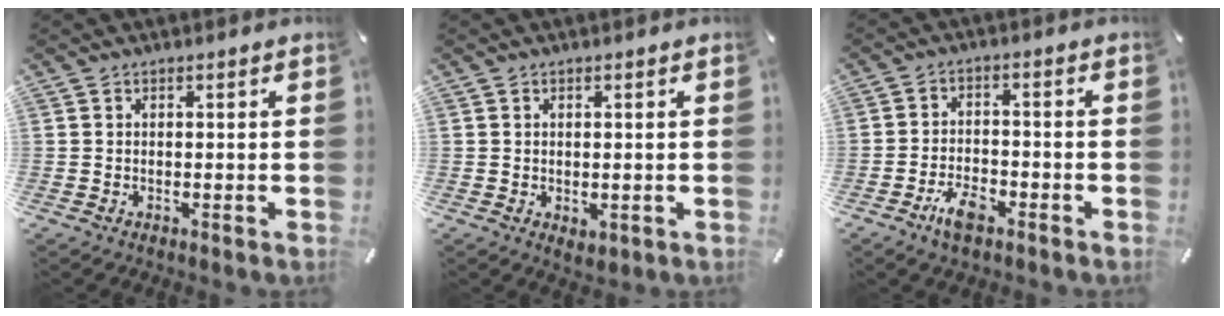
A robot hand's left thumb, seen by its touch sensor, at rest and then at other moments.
{"total": 1.3, "force": [0.0, 1.1, 0.7], "torque": [-0.013, 0.004, 0.002]}
{"total": 6.1, "force": [-3.8, 3.1, 3.7], "torque": [-0.074, 0.020, -0.071]}